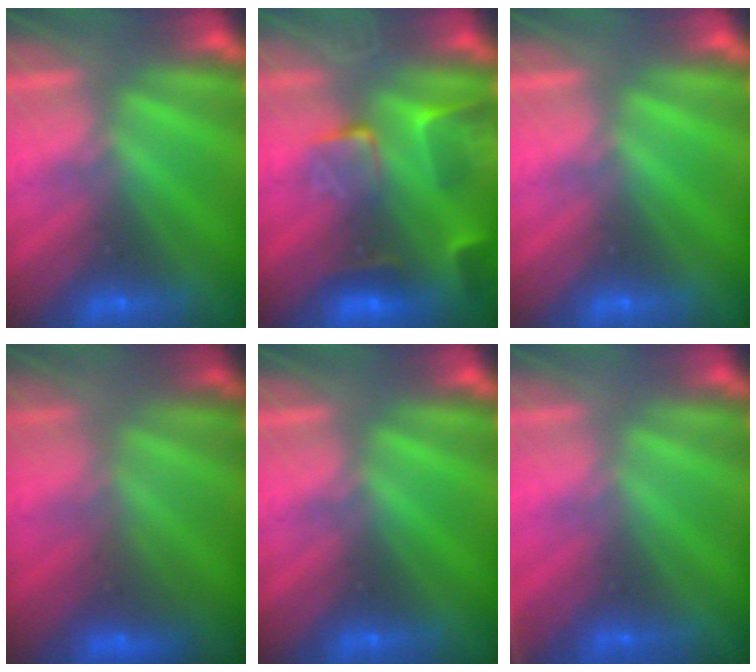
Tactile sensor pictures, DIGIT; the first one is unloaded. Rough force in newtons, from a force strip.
{"total": 12.7}
{"total": 0.0}
{"total": 2.8}
{"total": 0.0}
{"total": 2.5}